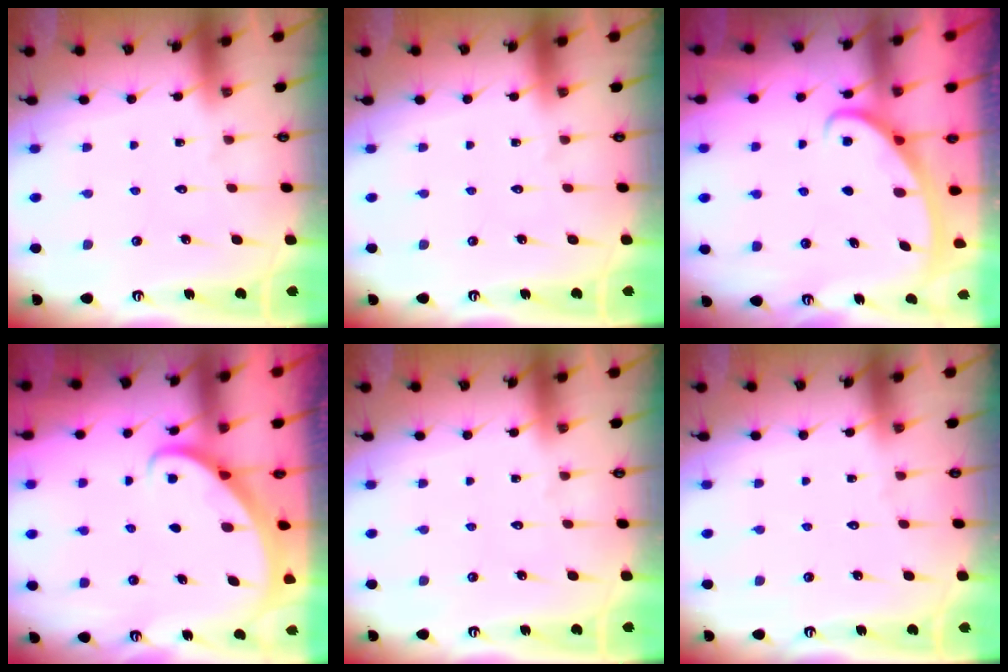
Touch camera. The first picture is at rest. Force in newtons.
{"total": 0.0}
{"total": 3.0, "press": 2.9, "slide": 0.4}
{"total": 2.5, "press": 2.5, "slide": 0.3}
{"total": 0.0}
{"total": 0.0}